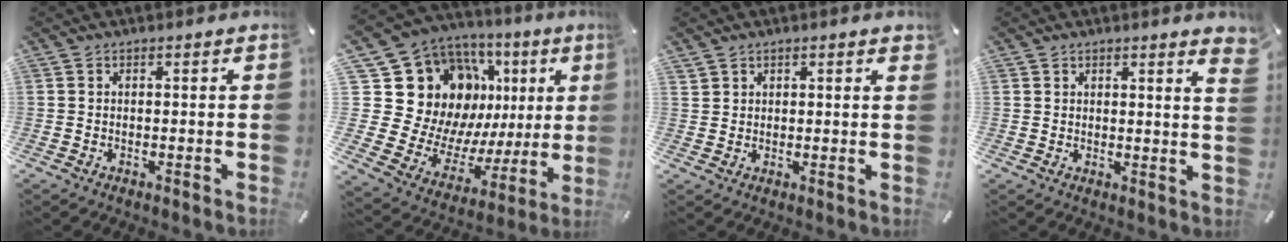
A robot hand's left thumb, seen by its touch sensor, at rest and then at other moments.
{"total": 21.9, "force": [8.5, 17.1, 10.9], "torque": [-0.166, -0.089, 0.197]}
{"total": 1.6, "force": [1.4, 0.7, 0.3], "torque": [-0.008, -0.003, 0.029]}
{"total": 3.0, "force": [2.2, 0.4, 2.0], "torque": [-0.029, -0.006, 0.036]}